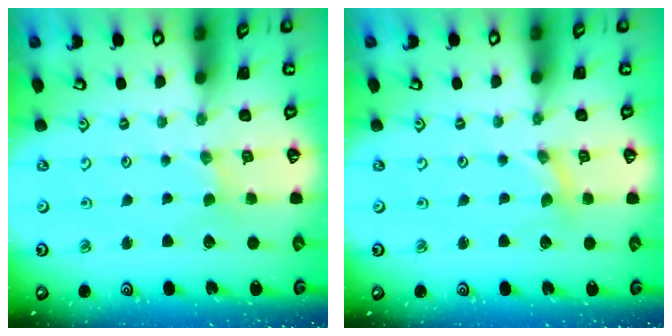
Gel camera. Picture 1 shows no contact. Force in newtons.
{"total": 0.0}